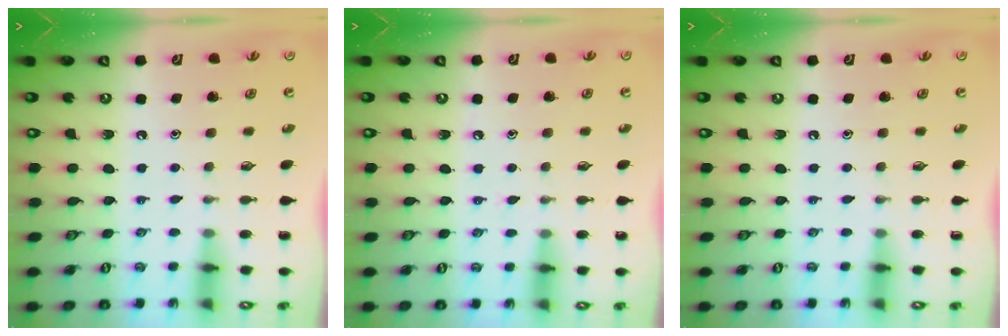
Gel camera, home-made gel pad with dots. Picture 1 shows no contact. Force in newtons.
{"total": 6.5, "press": 6.5, "slide": 0.7}
{"total": 0.0}